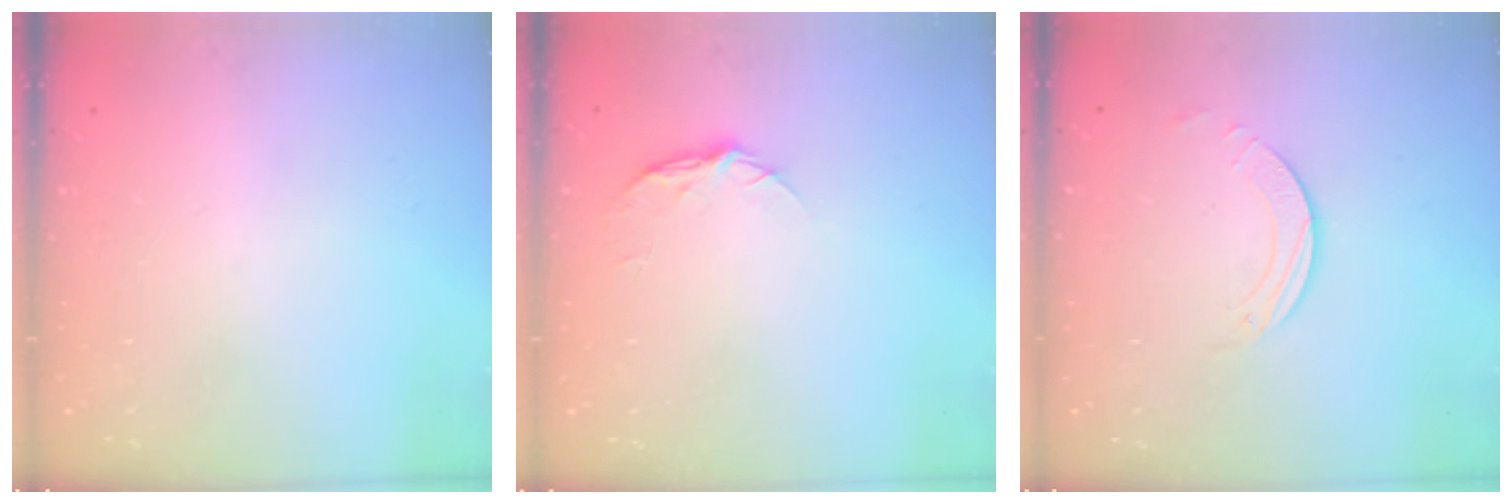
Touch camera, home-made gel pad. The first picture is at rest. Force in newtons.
{"total": 5.2, "press": 5.2, "slide": 0.7}
{"total": 2.5, "press": 2.5, "slide": 0.2}